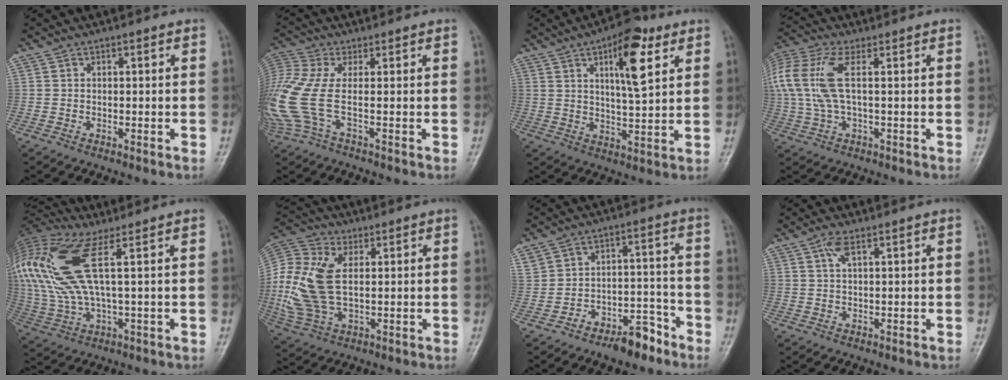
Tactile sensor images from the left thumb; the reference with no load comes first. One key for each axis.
{"total": 10.0, "fx": -1.3, "fy": 2.5, "fz": 9.6, "tx": -0.274, "ty": 0.013, "tz": -0.034}
{"total": 11.5, "fx": 5.2, "fy": 3.9, "fz": 9.5, "tx": -0.129, "ty": -0.021, "tz": 0.078}
{"total": 11.1, "fx": 1.9, "fy": 4.2, "fz": 10.1, "tx": -0.265, "ty": 0.024, "tz": 0.039}
{"total": 16.9, "fx": 5.6, "fy": 4.9, "fz": 15.2, "tx": -0.373, "ty": 0.006, "tz": 0.108}
{"total": 14.2, "fx": 1.5, "fy": 8.1, "fz": 11.5, "tx": -0.257, "ty": 0.005, "tz": 0.031}
{"total": 8.1, "fx": -5.5, "fy": 4.6, "fz": 3.8, "tx": -0.031, "ty": 0.058, "tz": -0.086}
{"total": 2.4, "fx": 1.3, "fy": 0.5, "fz": 2.0, "tx": -0.047, "ty": 0.004, "tz": 0.030}